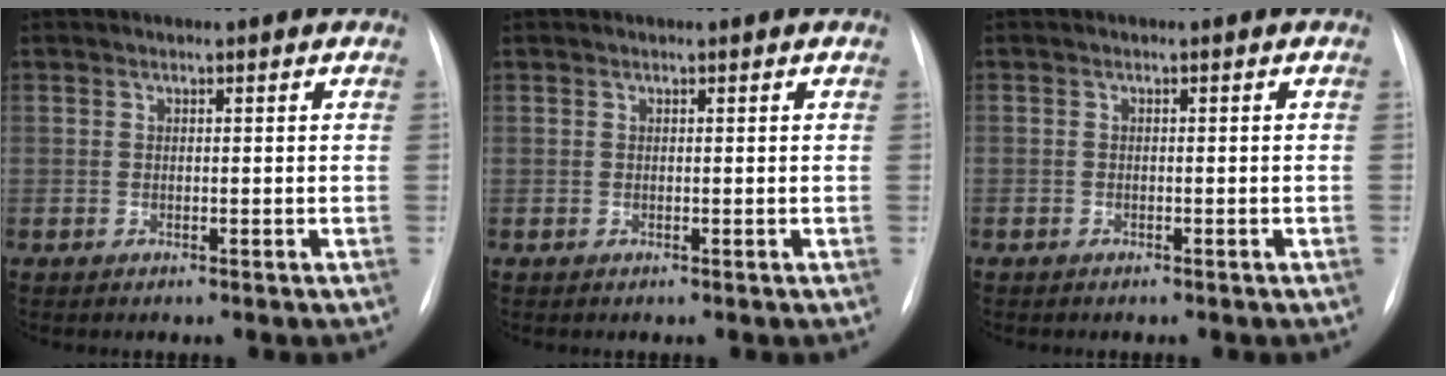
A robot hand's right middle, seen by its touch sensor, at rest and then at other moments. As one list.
[{"total": 0.0}, {"total": 0.9, "force": [-0.6, 0.7, 0.1], "torque": [-0.007, 0.003, -0.008]}]